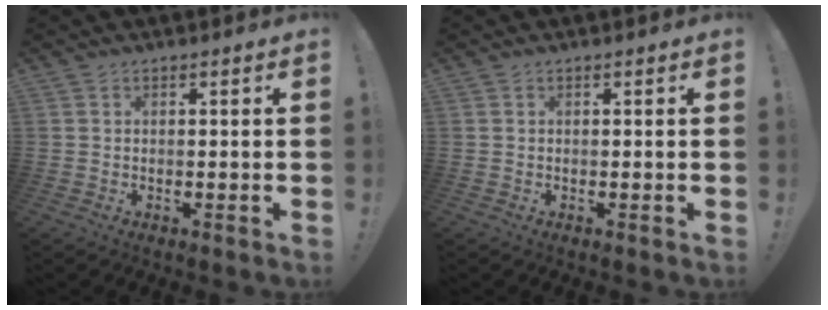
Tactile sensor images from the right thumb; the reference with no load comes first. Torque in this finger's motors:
{"motor_torque": [-0.01, 0.01, 0.15, -0.04, 0.06]}